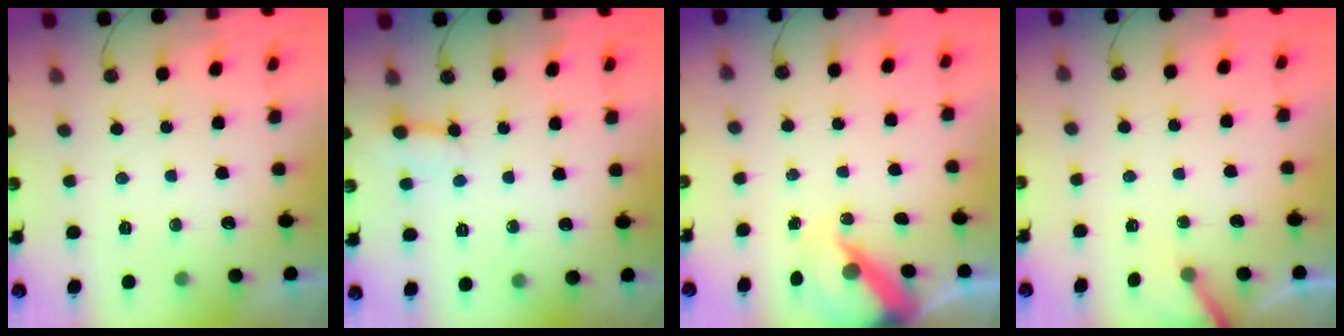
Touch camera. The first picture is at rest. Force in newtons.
{"total": 3.1, "press": 3.0, "slide": 0.4}
{"total": 7.9, "press": 7.8, "slide": 0.9}
{"total": 4.2, "press": 4.2, "slide": 0.3}